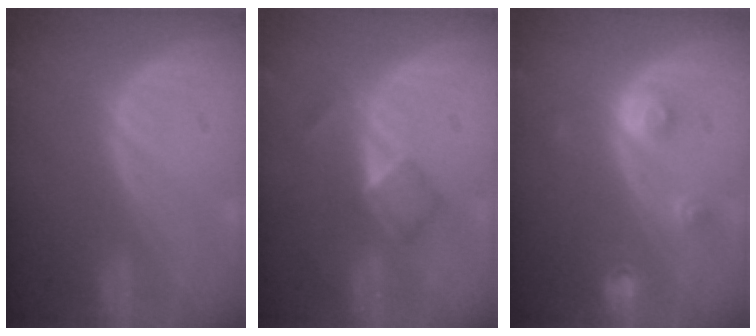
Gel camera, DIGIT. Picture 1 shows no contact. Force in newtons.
{"total": 5.0, "press": 4.4, "slide": 2.4}
{"total": 3.1, "press": 2.8, "slide": 1.2}